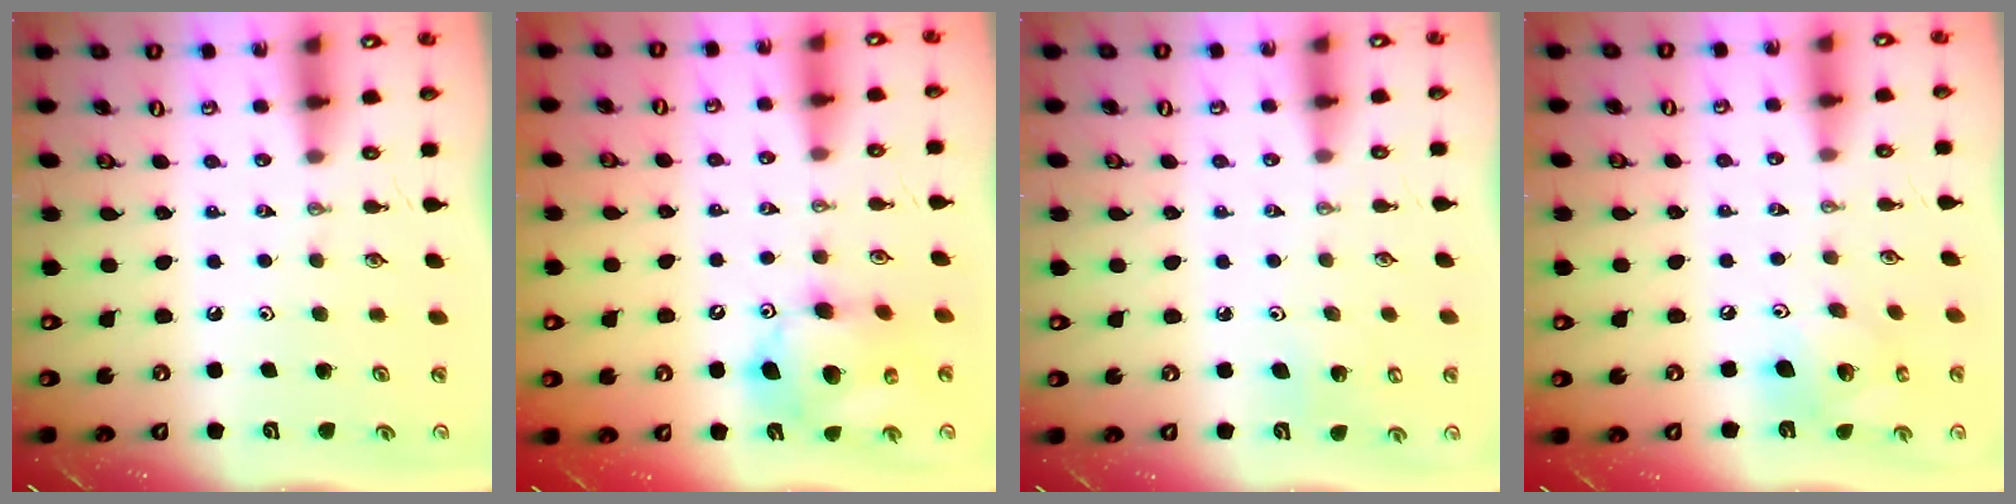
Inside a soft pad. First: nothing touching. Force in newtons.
{"total": 13.7, "press": 13.4, "slide": 2.4}
{"total": 4.8, "press": 4.7, "slide": 0.9}
{"total": 14.7, "press": 14.4, "slide": 2.6}